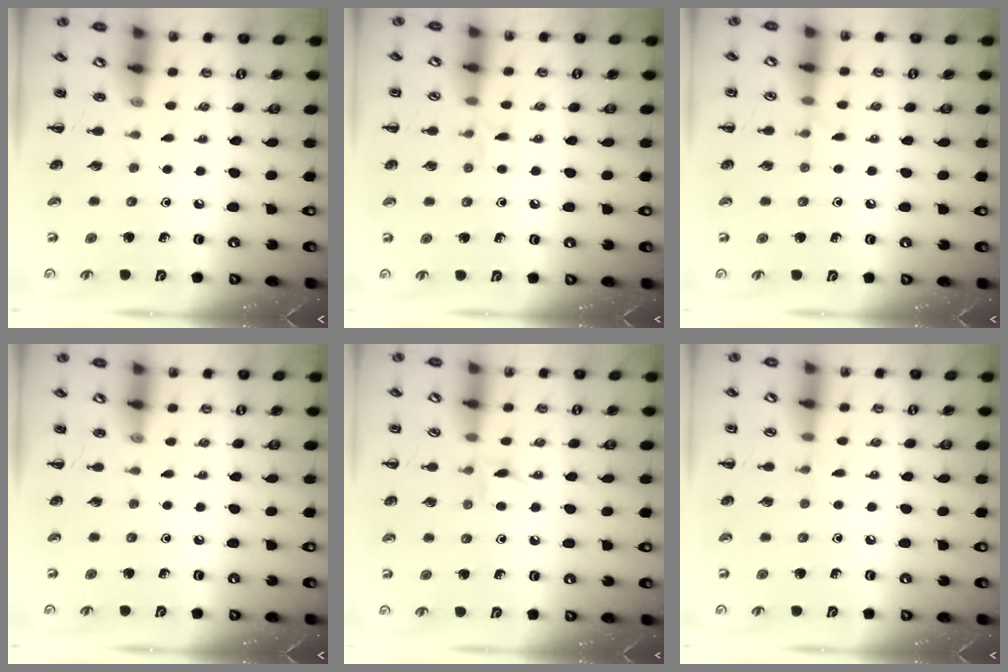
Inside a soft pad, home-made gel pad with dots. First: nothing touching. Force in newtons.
{"total": 4.0, "press": 3.6, "slide": 1.6}
{"total": 4.5, "press": 4.2, "slide": 1.5}
{"total": 0.0}
{"total": 3.8, "press": 3.6, "slide": 1.3}
{"total": 3.0, "press": 2.8, "slide": 0.9}